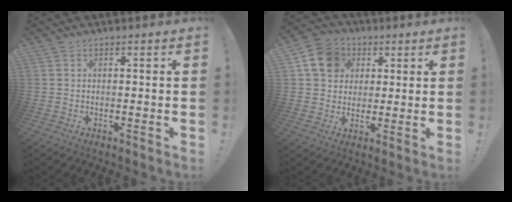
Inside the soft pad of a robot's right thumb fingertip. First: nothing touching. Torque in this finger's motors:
{"motor_torque": [1.24, 1.21, 0.68, 0.16, 0.03]}